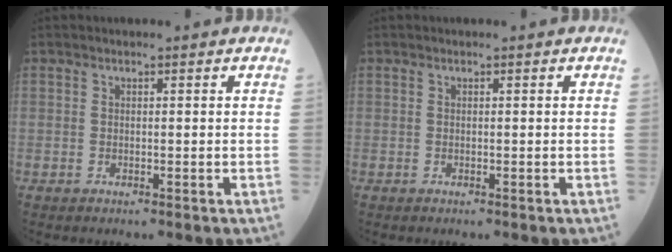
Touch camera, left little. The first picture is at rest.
{"total": 0.0}